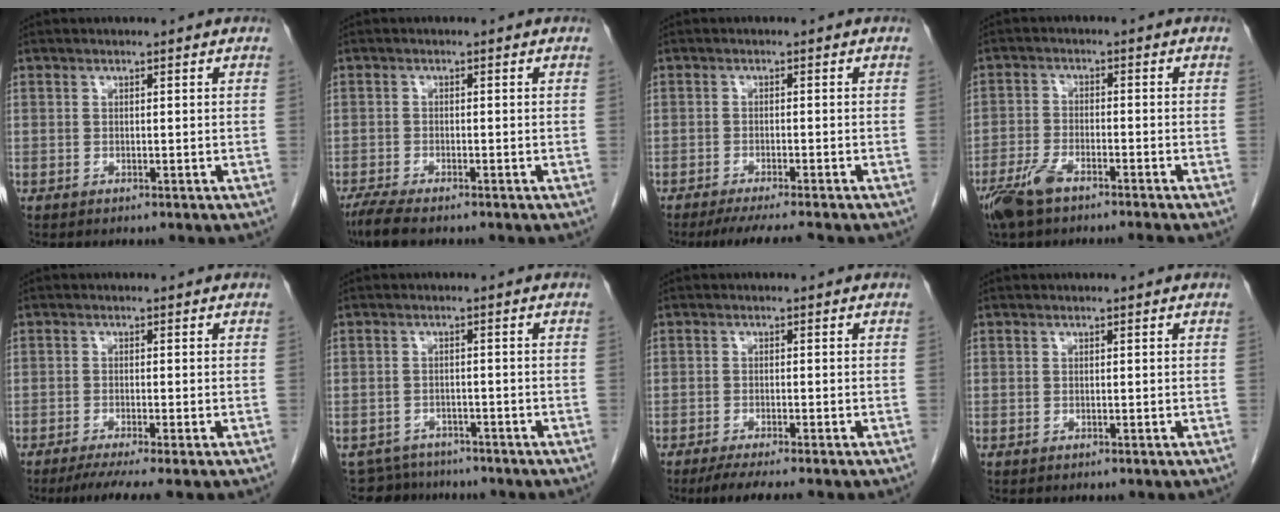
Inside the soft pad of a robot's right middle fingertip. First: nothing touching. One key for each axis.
{"total": 4.5, "fx": -3.6, "fy": 0.8, "fz": 2.6, "tx": -0.054, "ty": -0.014, "tz": -0.060}
{"total": 7.0, "fx": -6.0, "fy": -0.1, "fz": 3.6, "tx": -0.039, "ty": -0.016, "tz": -0.092}
{"total": 6.1, "fx": -4.7, "fy": 0.9, "fz": 3.8, "tx": -0.081, "ty": -0.014, "tz": -0.090}
{"total": 5.0, "fx": -3.9, "fy": -0.2, "fz": 3.1, "tx": -0.043, "ty": -0.011, "tz": -0.062}
{"total": 5.4, "fx": -4.9, "fy": 2.3, "fz": -0.7, "tx": 0.013, "ty": 0.009, "tz": -0.071}
{"total": 4.9, "fx": -4.0, "fy": -0.2, "fz": 2.9, "tx": -0.042, "ty": -0.011, "tz": -0.064}
{"total": 0.0}